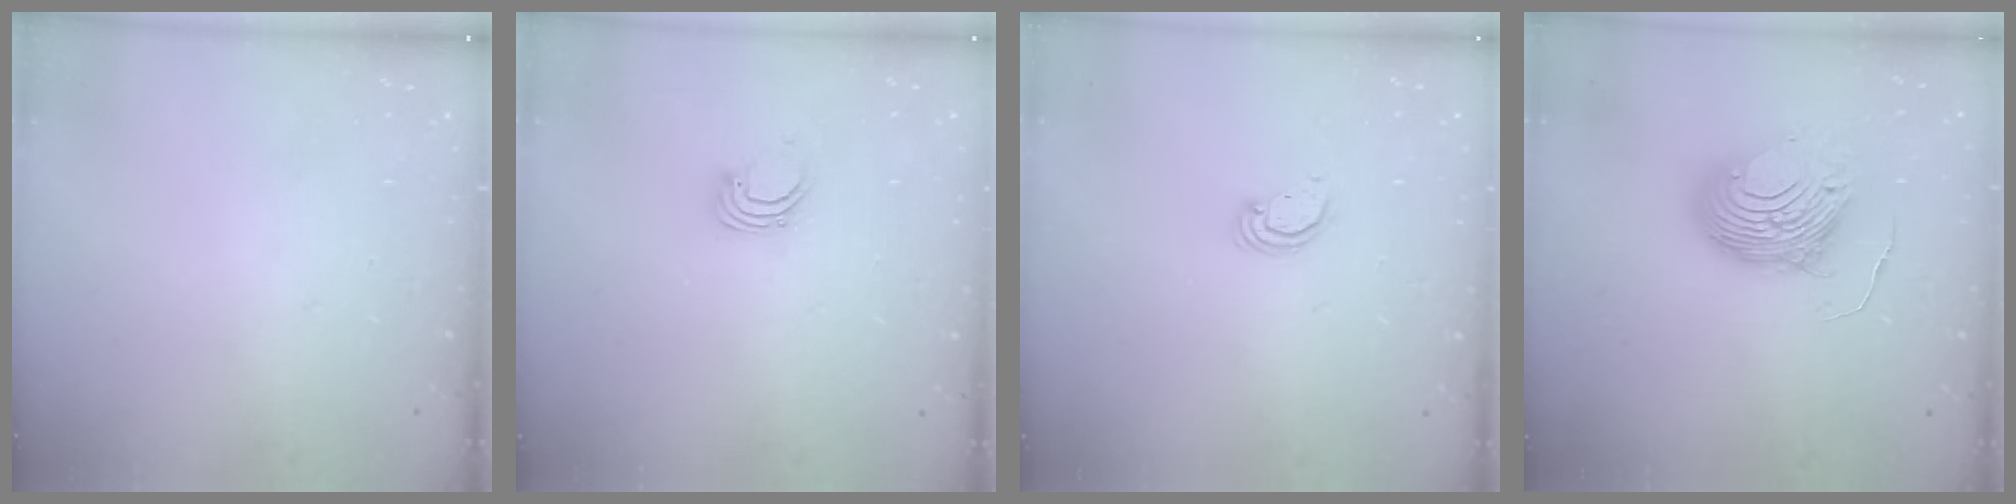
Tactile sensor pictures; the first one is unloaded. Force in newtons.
{"total": 2.7, "press": 2.7, "slide": 0.1}
{"total": 2.8, "press": 2.8, "slide": 0.2}
{"total": 10.6, "press": 10.5, "slide": 1.4}